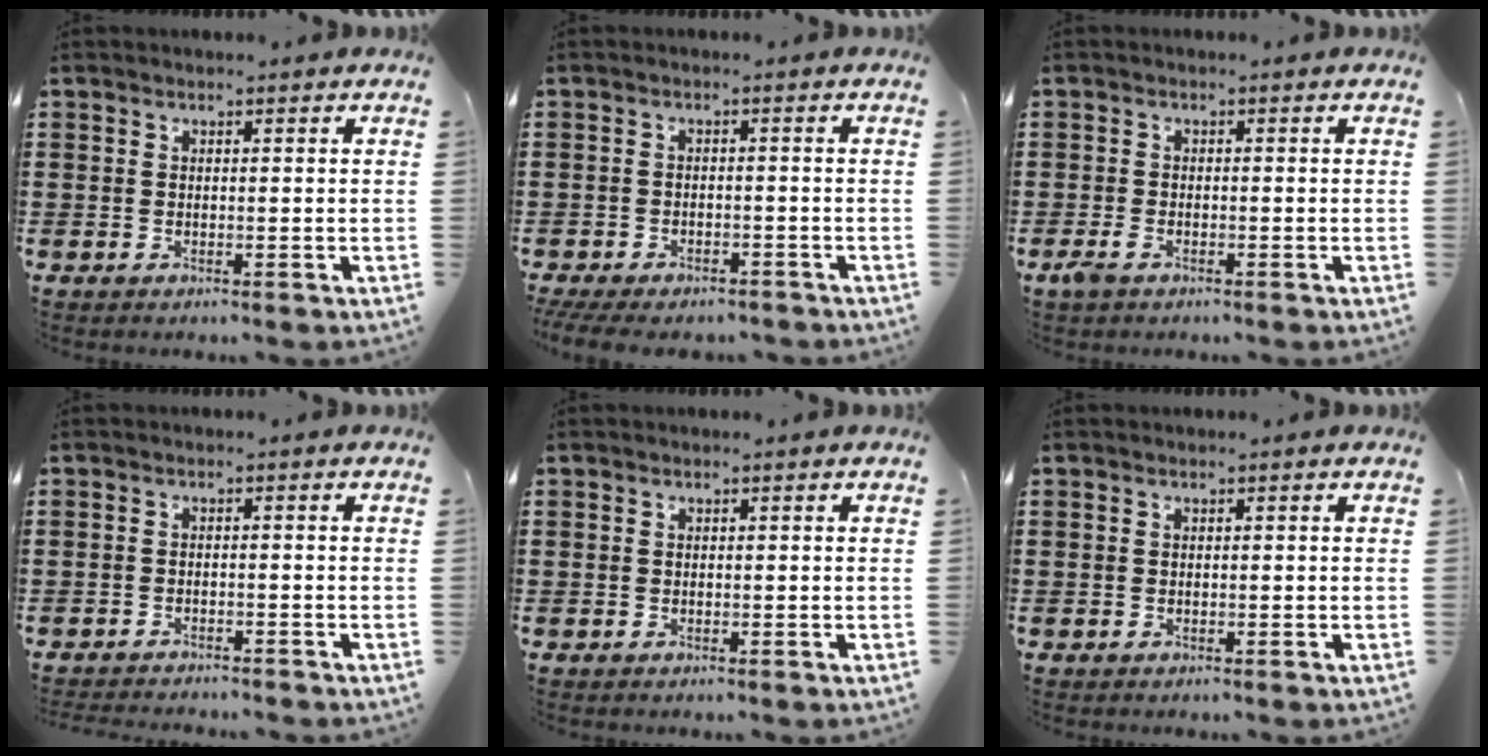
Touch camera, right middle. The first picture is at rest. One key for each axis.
{"total": 2.7, "fx": -2.6, "fy": 0.4, "fz": 0.5, "tx": -0.021, "ty": -0.005, "tz": -0.056}
{"total": 1.7, "fx": -1.0, "fy": 0.8, "fz": 1.2, "tx": -0.039, "ty": -0.006, "tz": -0.024}
{"total": 1.6, "fx": -1.6, "fy": 0.0, "fz": 0.0, "tx": -0.005, "ty": 0.002, "tz": -0.033}
{"total": 0.0}
{"total": 0.0}